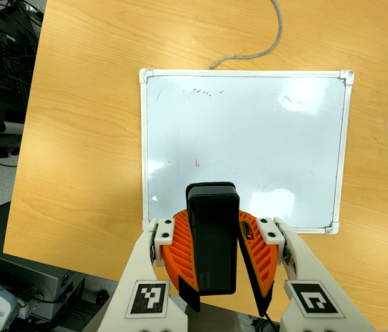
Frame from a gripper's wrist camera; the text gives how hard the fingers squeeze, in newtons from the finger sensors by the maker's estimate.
{"total": 9.6, "left": 9.4, "right": 9.8}